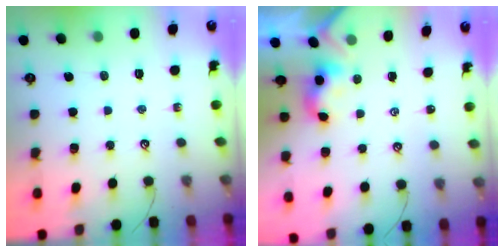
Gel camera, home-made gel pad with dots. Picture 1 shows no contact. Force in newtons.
{"total": 2.2, "press": 2.2, "slide": 0.2}